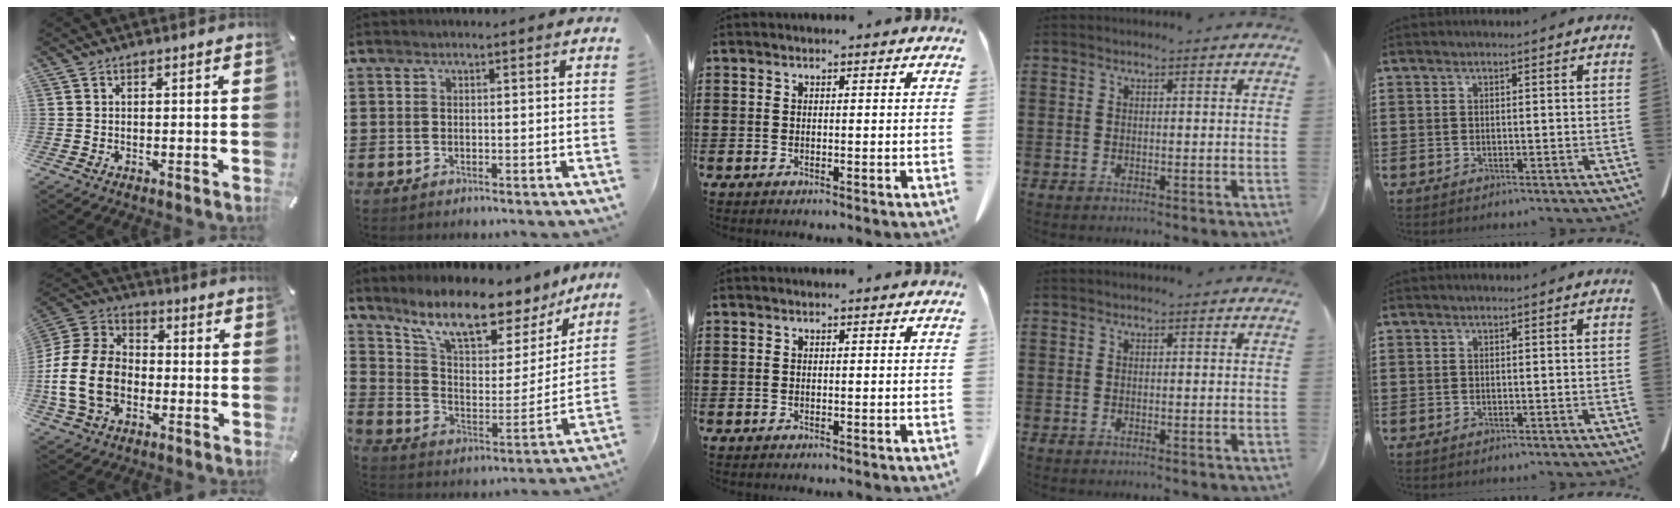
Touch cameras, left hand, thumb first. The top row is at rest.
{"thumb": {"total": 16.1, "force": [-4.1, 12.0, 9.9], "torque": [-0.224, 0.030, -0.079]}, "index": {"total": 10.8, "force": [9.1, 2.6, 5.2], "torque": [-0.119, -0.065, 0.154]}}